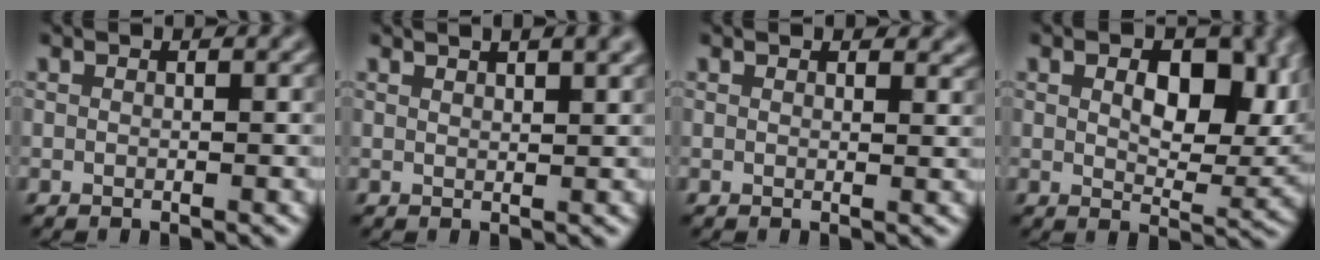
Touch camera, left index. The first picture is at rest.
{"total": 4.3, "force": [2.7, 1.5, 2.9], "torque": [-0.015, 0.016, 0.024]}
{"total": 1.4, "force": [1.2, 0.5, 0.6], "torque": [-0.006, -0.003, 0.018]}
{"total": 7.9, "force": [2.2, 4.6, 6.1], "torque": [-0.086, -0.008, 0.037]}